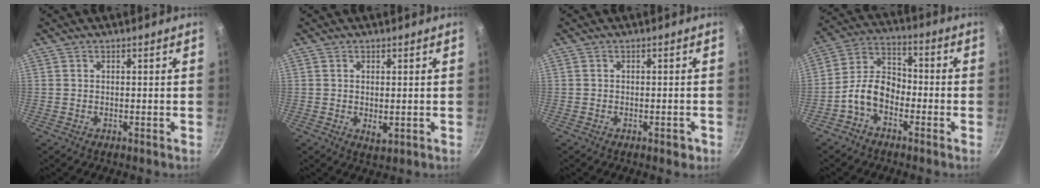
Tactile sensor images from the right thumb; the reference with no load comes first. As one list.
[{"total": 2.3, "force": [0.0, 1.2, 2.0], "torque": [-0.033, -0.007, 0.004]}, {"total": 2.0, "force": [-1.0, 1.1, 1.3], "torque": [-0.010, 0.013, -0.007]}, {"total": 9.1, "force": [-3.8, 6.0, 5.7], "torque": [-0.081, 0.045, -0.089]}]